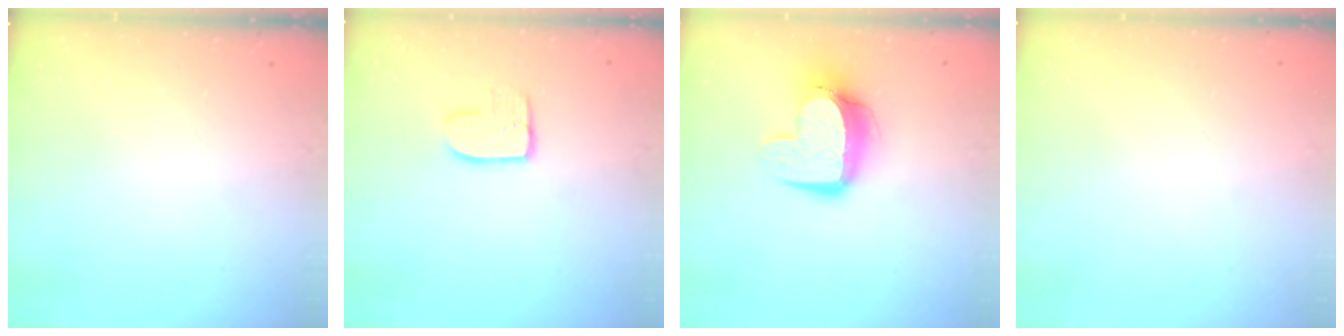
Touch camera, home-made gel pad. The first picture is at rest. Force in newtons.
{"total": 7.9, "press": 7.9, "slide": 0.5}
{"total": 12.2, "press": 12.1, "slide": 1.2}
{"total": 0.0}